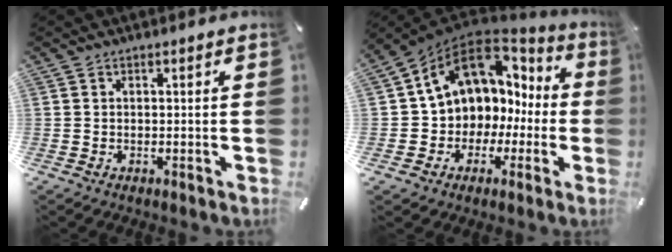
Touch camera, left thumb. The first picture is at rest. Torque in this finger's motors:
{"motor_torque": [2.24, 2.77, 0.87, -0.03, 0.24]}